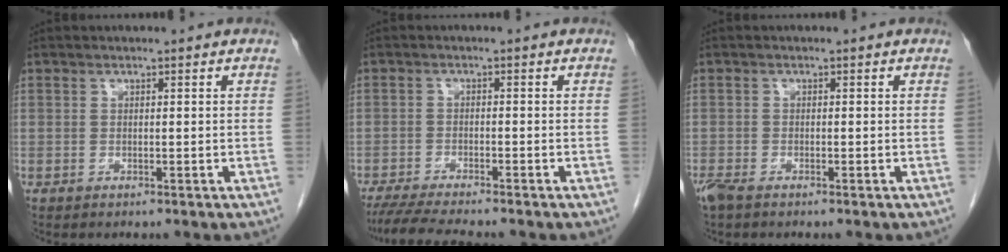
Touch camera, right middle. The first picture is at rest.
{"total": 7.5, "force": [-6.6, -0.1, 3.5], "torque": [-0.060, -0.023, -0.109]}
{"total": 2.4, "force": [-1.8, 0.7, 1.3], "torque": [-0.035, -0.008, -0.034]}